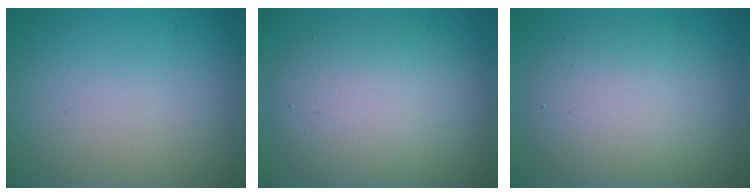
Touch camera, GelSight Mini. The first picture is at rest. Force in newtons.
{"total": 7.5, "press": 7.5, "slide": 0.3}
{"total": 6.1, "press": 6.1, "slide": 0.2}